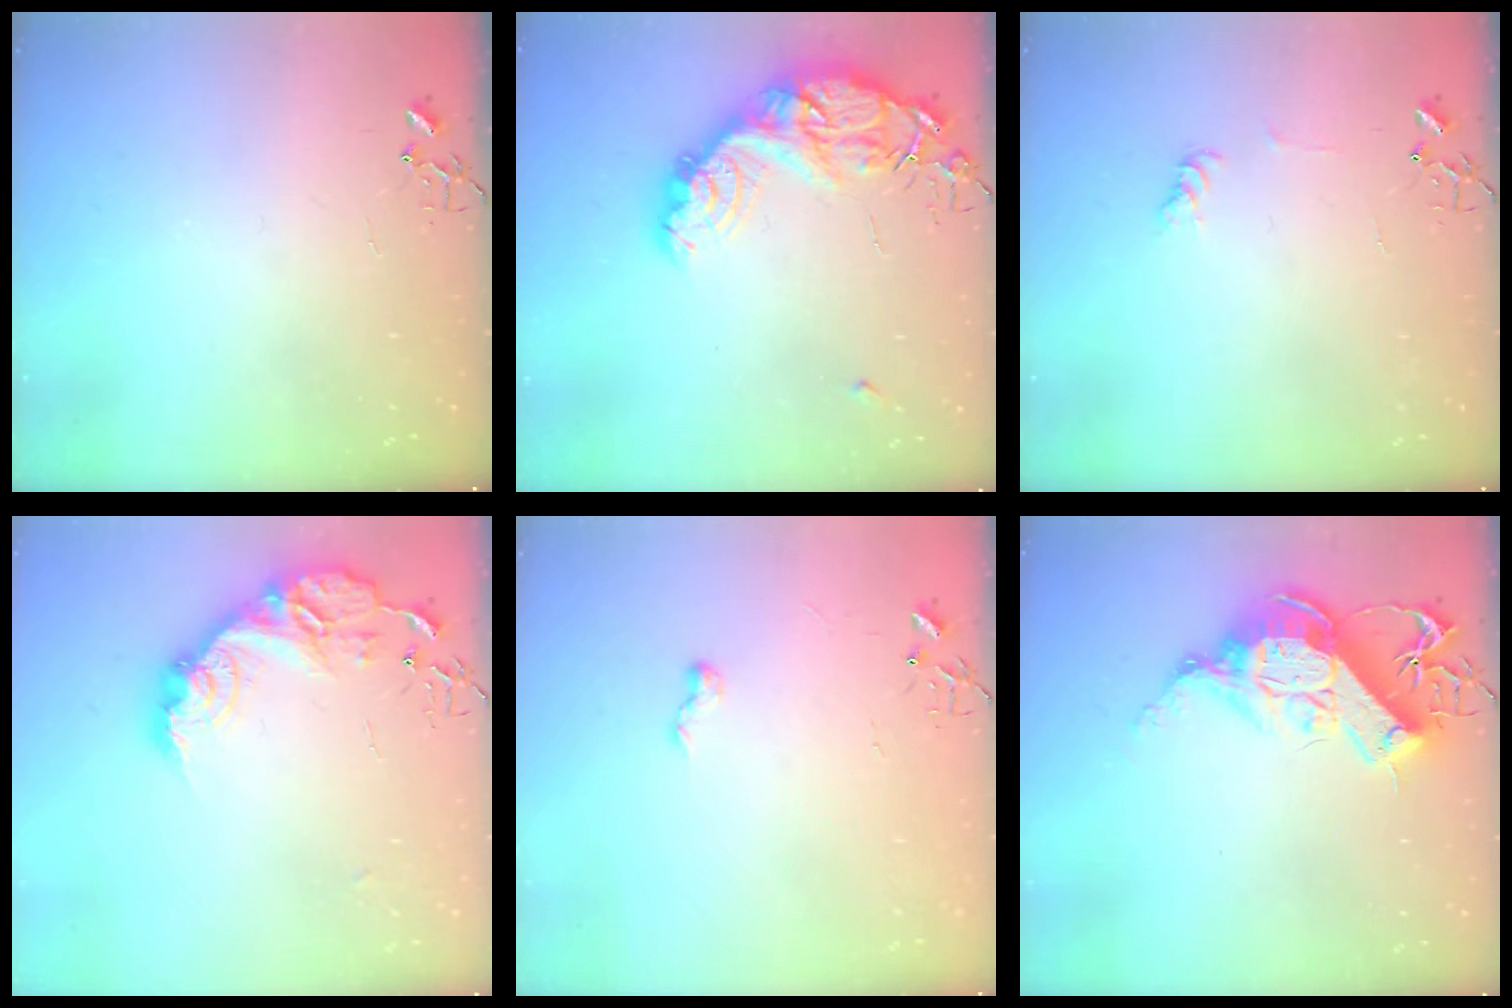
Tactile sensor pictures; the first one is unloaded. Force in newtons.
{"total": 19.0, "press": 18.9, "slide": 1.7}
{"total": 6.0, "press": 5.9, "slide": 0.6}
{"total": 17.3, "press": 17.3, "slide": 1.2}
{"total": 6.1, "press": 6.0, "slide": 0.7}
{"total": 17.6, "press": 17.4, "slide": 2.4}